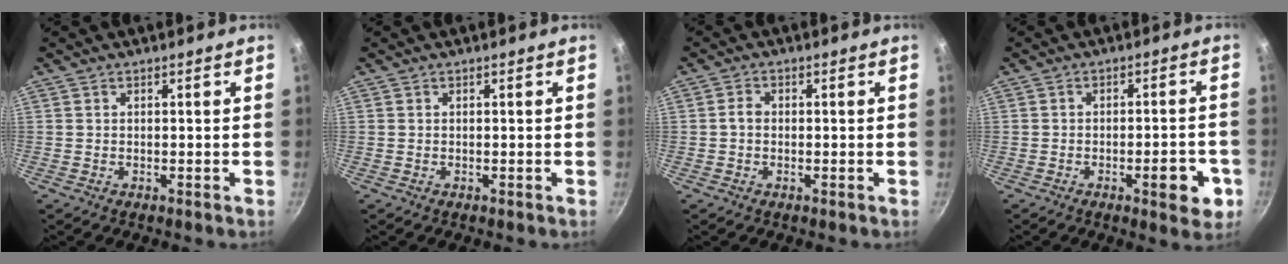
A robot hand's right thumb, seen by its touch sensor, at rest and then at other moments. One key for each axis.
{"total": 0.0}
{"total": 1.8, "fx": -0.2, "fy": 1.4, "fz": 1.1, "tx": -0.019, "ty": 0.010, "tz": -0.006}
{"total": 7.8, "fx": -3.0, "fy": 2.8, "fz": 6.6, "tx": -0.067, "ty": 0.018, "tz": -0.035}